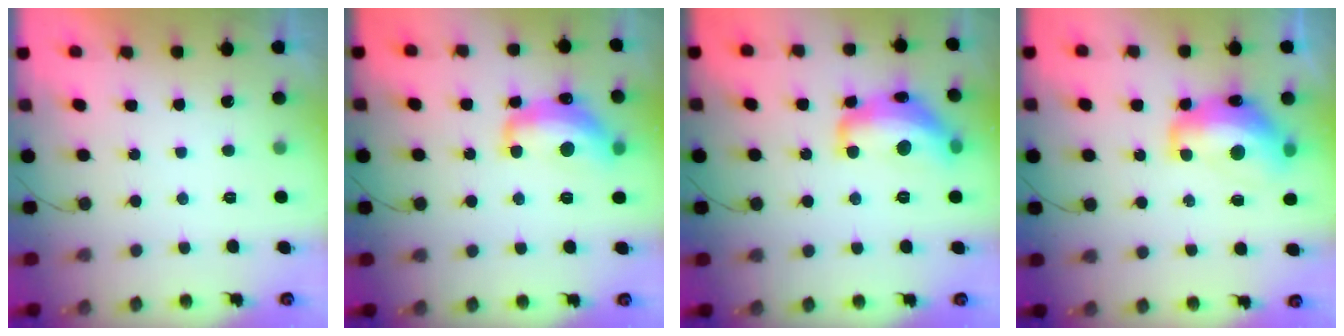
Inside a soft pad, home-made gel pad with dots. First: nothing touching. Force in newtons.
{"total": 14.1, "press": 14.1, "slide": 0.9}
{"total": 16.7, "press": 16.7, "slide": 1.0}
{"total": 15.0, "press": 14.9, "slide": 1.8}